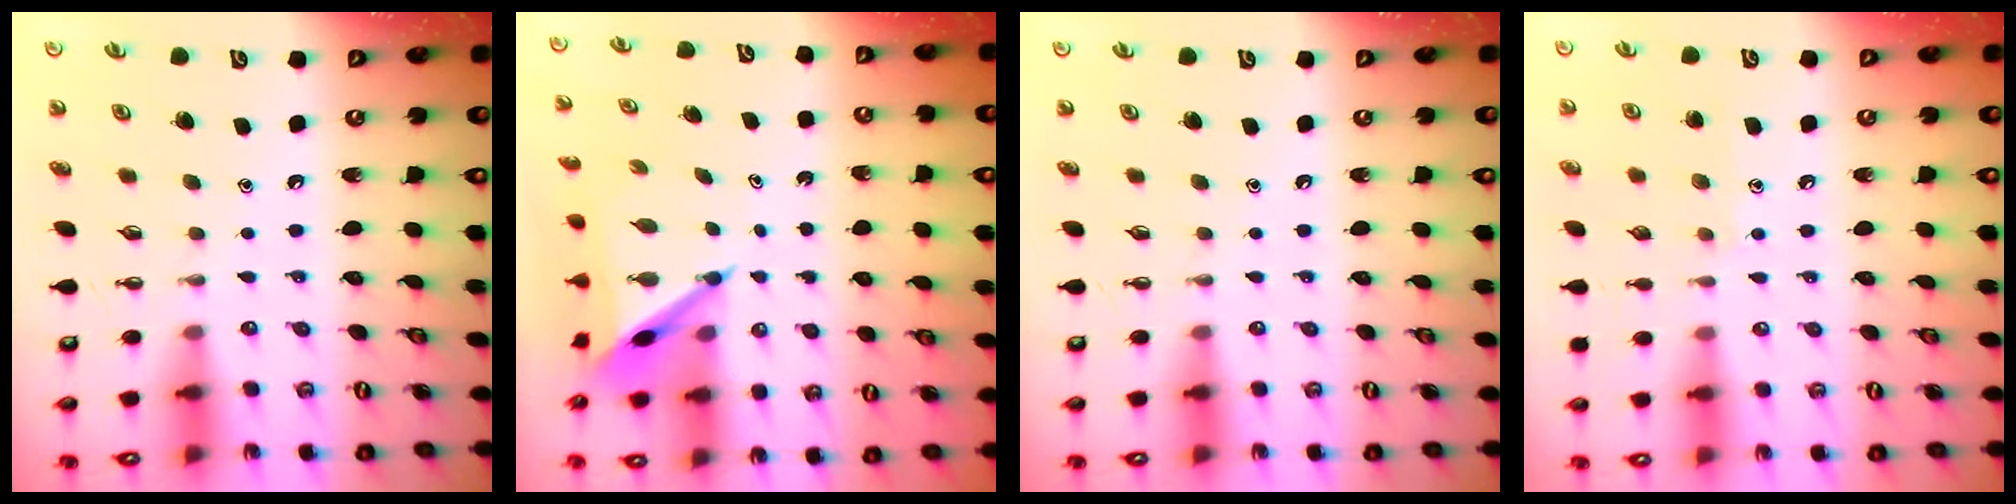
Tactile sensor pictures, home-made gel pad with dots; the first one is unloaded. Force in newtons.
{"total": 6.1, "press": 6.1, "slide": 0.5}
{"total": 0.0}
{"total": 6.9, "press": 6.9, "slide": 0.7}